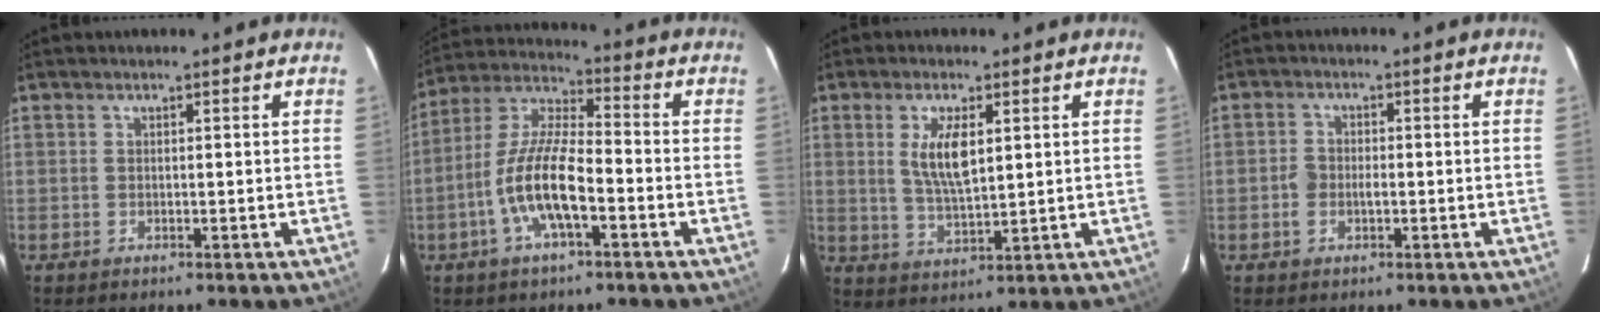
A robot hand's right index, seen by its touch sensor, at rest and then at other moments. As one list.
[{"total": 12.3, "force": [-4.7, 3.6, 10.9], "torque": [-0.228, 0.000, -0.089]}, {"total": 7.2, "force": [2.0, 2.6, 6.4], "torque": [-0.120, -0.004, 0.044]}, {"total": 2.8, "force": [-1.0, 2.2, 1.5], "torque": [-0.033, 0.006, -0.017]}]